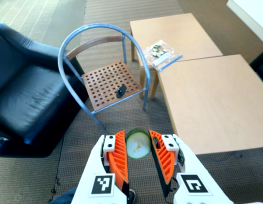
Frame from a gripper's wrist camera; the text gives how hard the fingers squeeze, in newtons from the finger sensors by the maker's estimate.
{"total": 7.5, "left": 7.3, "right": 7.8}